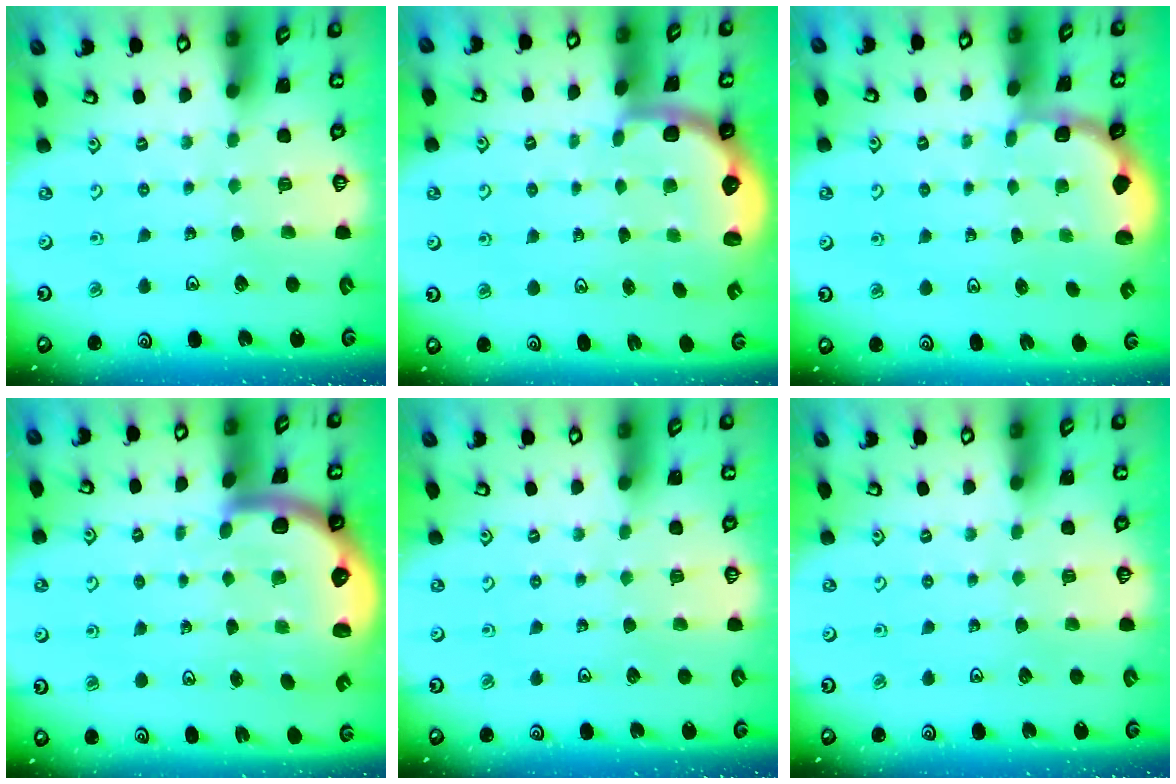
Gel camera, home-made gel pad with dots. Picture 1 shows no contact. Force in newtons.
{"total": 3.0, "press": 2.1, "slide": 2.1}
{"total": 1.8, "press": 1.6, "slide": 0.7}
{"total": 5.4, "press": 5.1, "slide": 1.7}
{"total": 0.0}
{"total": 0.0}